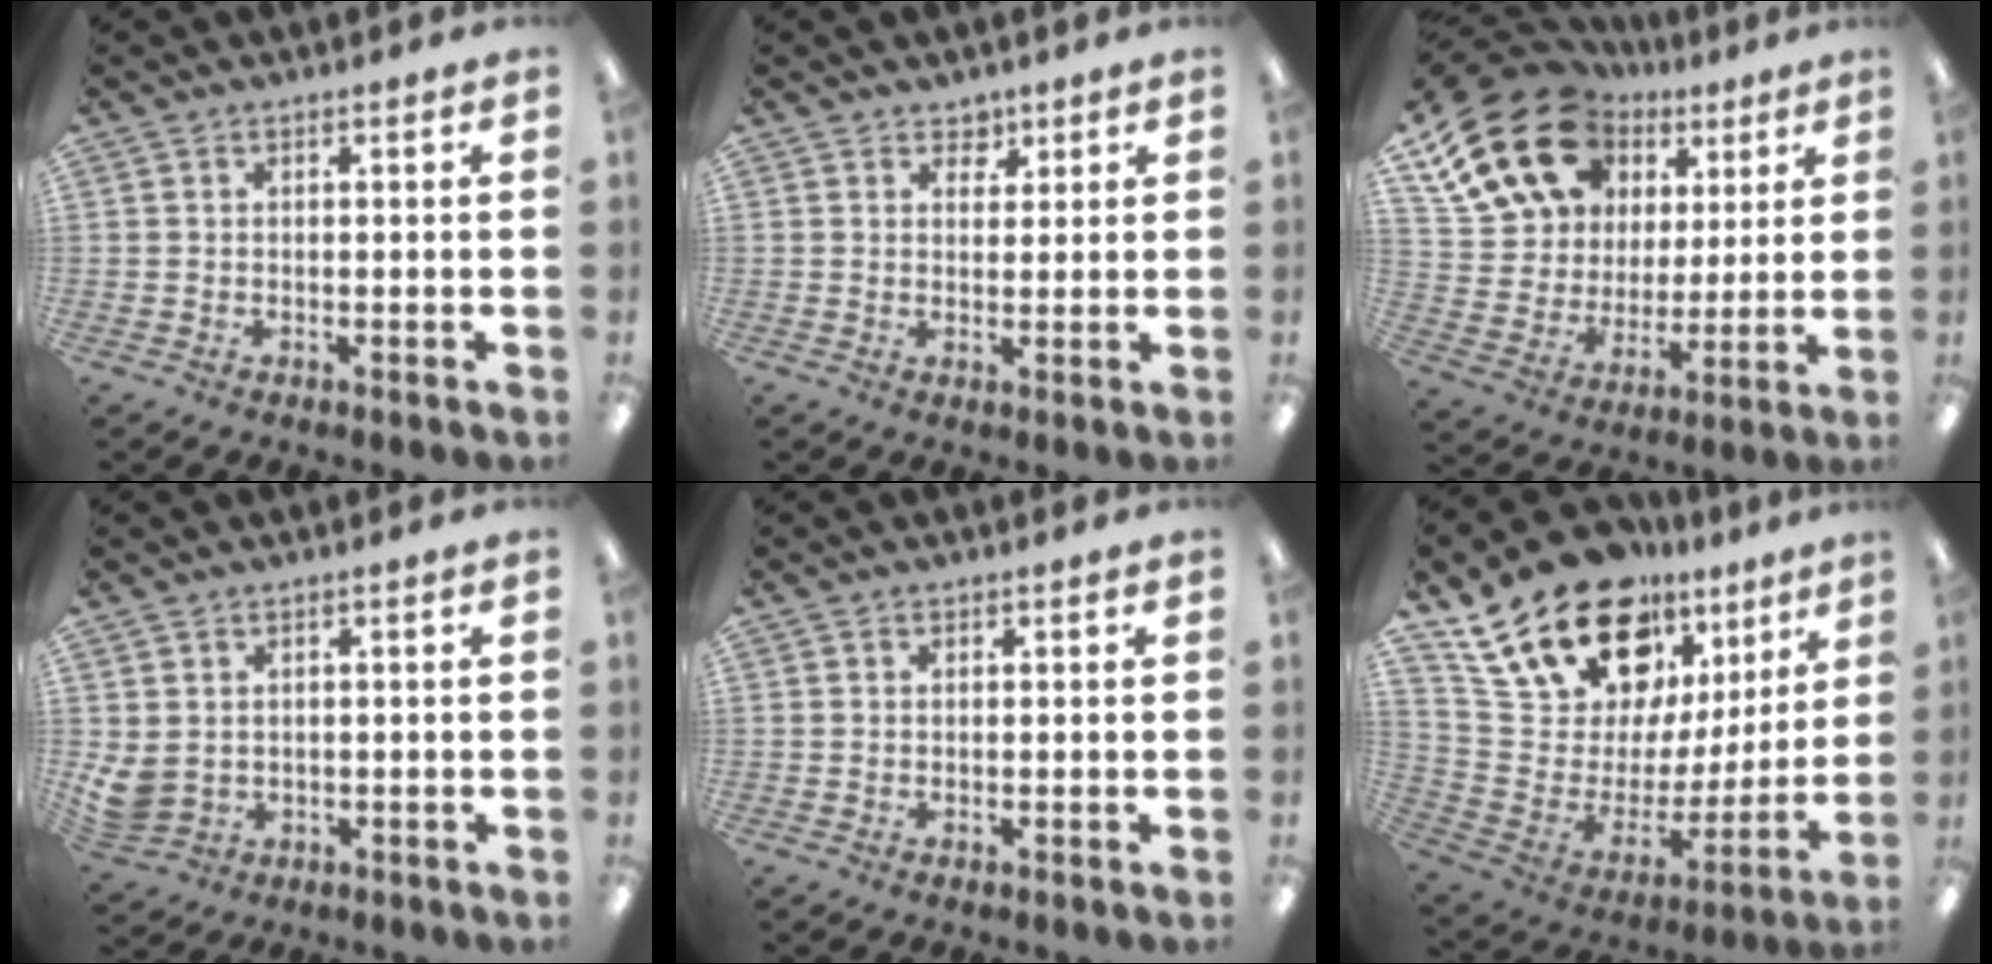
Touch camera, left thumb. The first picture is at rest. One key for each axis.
{"total": 3.0, "fx": 2.2, "fy": 2.0, "fz": 0.5, "tx": 0.006, "ty": -0.015, "tz": 0.037}
{"total": 20.8, "fx": 11.2, "fy": 14.9, "fz": 9.2, "tx": -0.184, "ty": -0.047, "tz": 0.221}
{"total": 4.1, "fx": 1.1, "fy": 3.3, "fz": 2.1, "tx": -0.062, "ty": -0.013, "tz": 0.021}
{"total": 0.0}
{"total": 22.8, "fx": 17.2, "fy": 10.2, "fz": 11.0, "tx": -0.207, "ty": -0.115, "tz": 0.311}